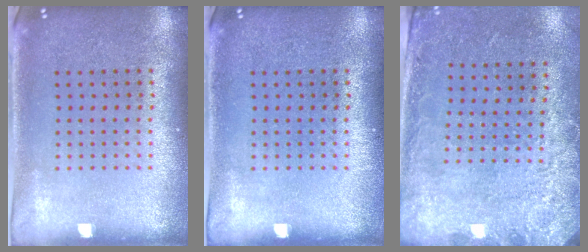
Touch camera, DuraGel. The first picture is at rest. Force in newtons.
{"total": 0.0}
{"total": 2.7, "press": 1.9, "slide": 1.9}